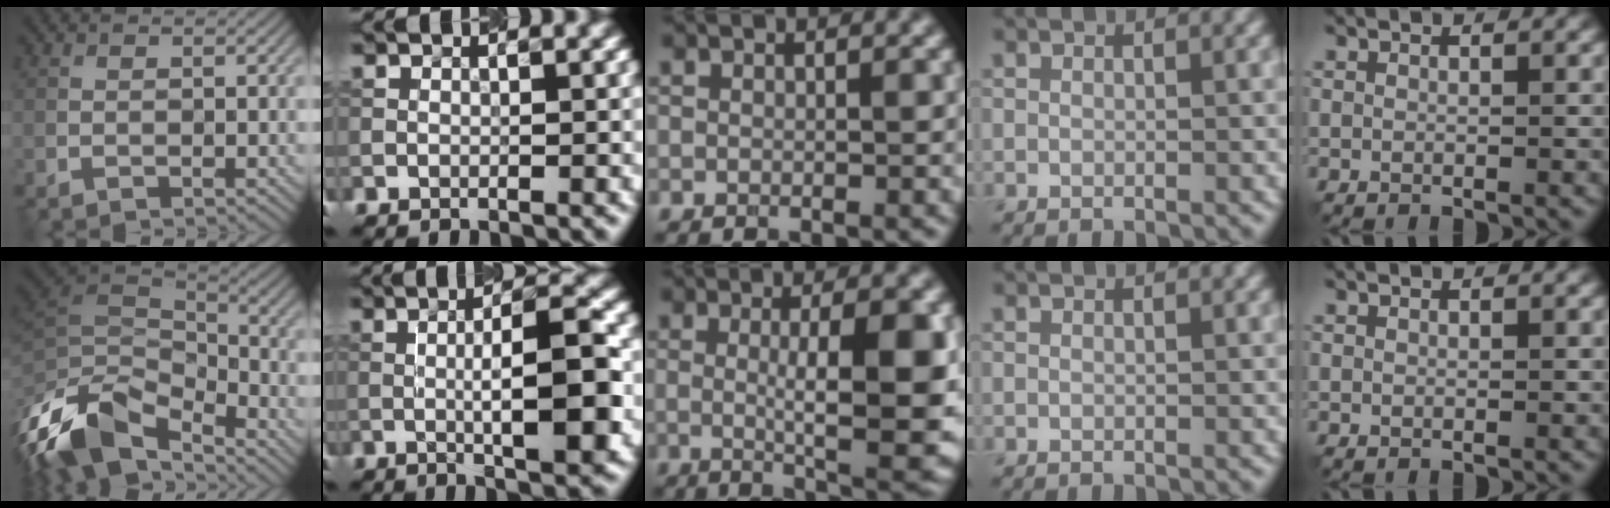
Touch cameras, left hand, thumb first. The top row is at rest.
{"thumb": {"total": 13.6, "force": [-7.6, 6.9, 8.9], "torque": [-0.220, -0.016, -0.137]}, "index": {"total": 7.9, "force": [-0.5, 1.7, 7.7], "torque": [-0.116, 0.004, -0.009]}, "middle": {"total": 9.0, "force": [0.1, 2.0, 8.7], "torque": [-0.115, -0.009, 0.007]}}